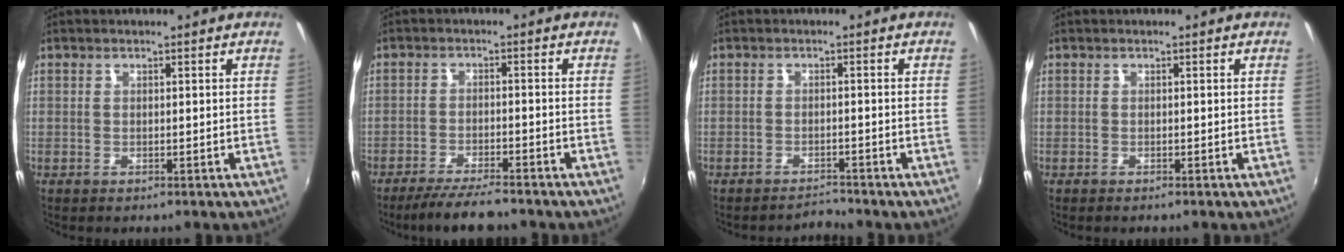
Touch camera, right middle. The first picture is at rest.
{"total": 7.5, "force": [-6.6, 0.9, 3.4], "torque": [-0.081, -0.013, -0.109]}
{"total": 2.2, "force": [-2.2, 0.0, -0.2], "torque": [-0.002, -0.001, -0.038]}
{"total": 0.0}